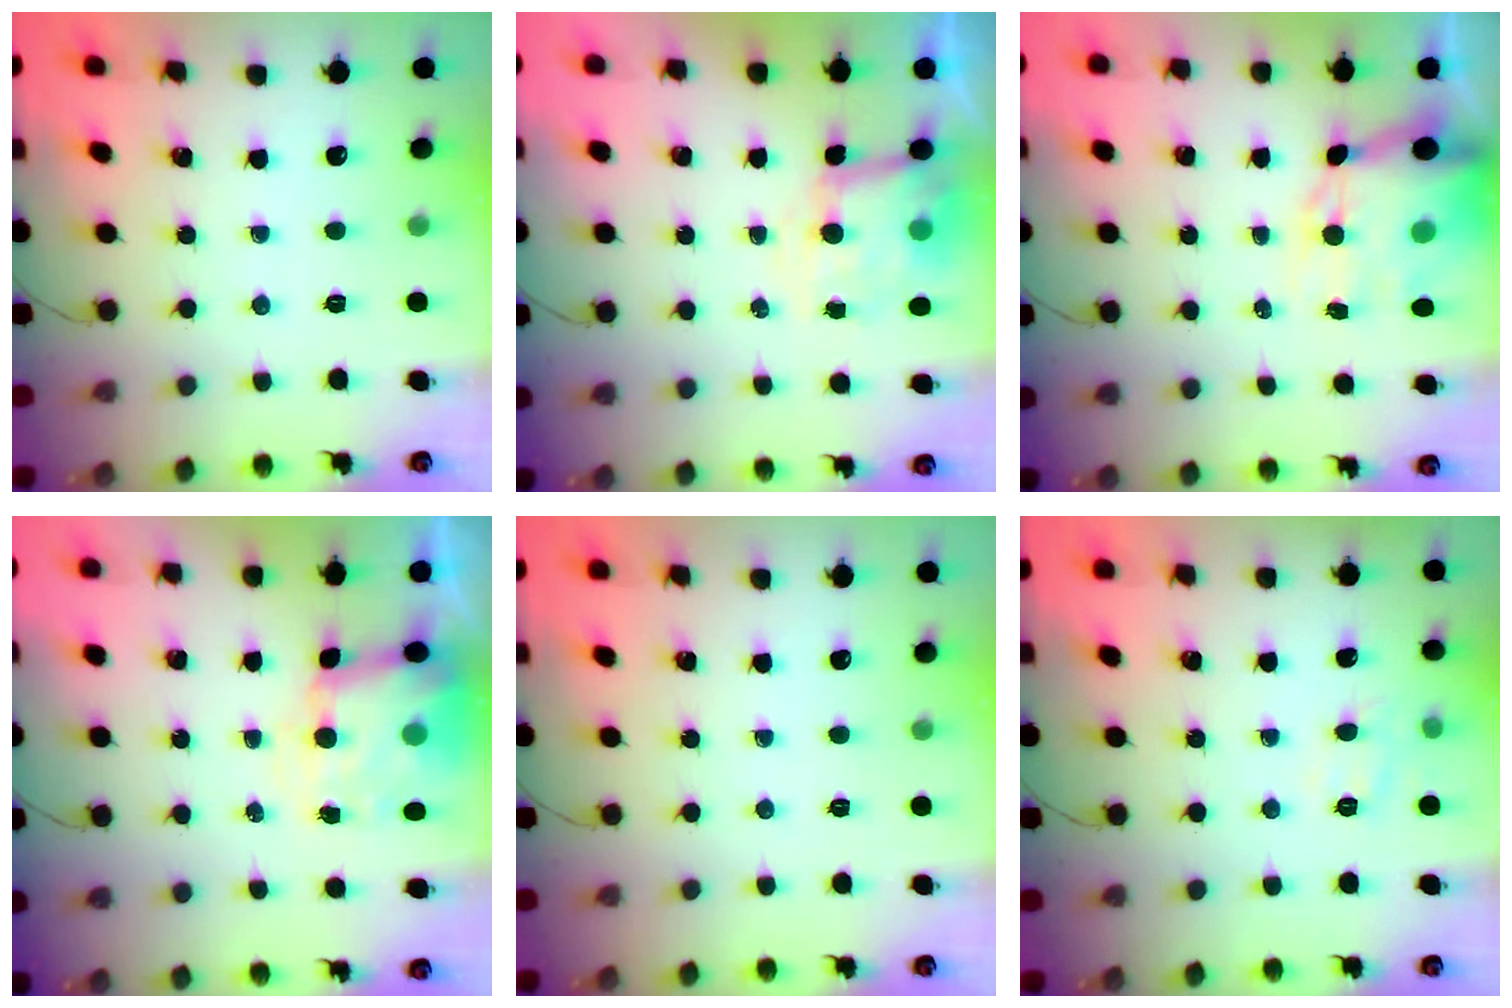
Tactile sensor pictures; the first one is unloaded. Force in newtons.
{"total": 6.5, "press": 6.4, "slide": 1.2}
{"total": 12.5, "press": 12.1, "slide": 3.3}
{"total": 8.2, "press": 8.0, "slide": 1.8}
{"total": 0.0}
{"total": 7.3, "press": 7.2, "slide": 1.1}